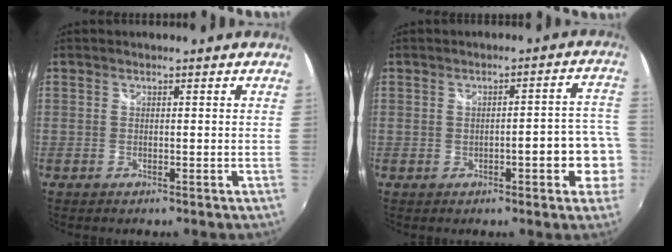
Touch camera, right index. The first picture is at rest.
{"total": 6.9, "force": [-2.2, 1.6, 6.4], "torque": [-0.081, 0.010, -0.019]}